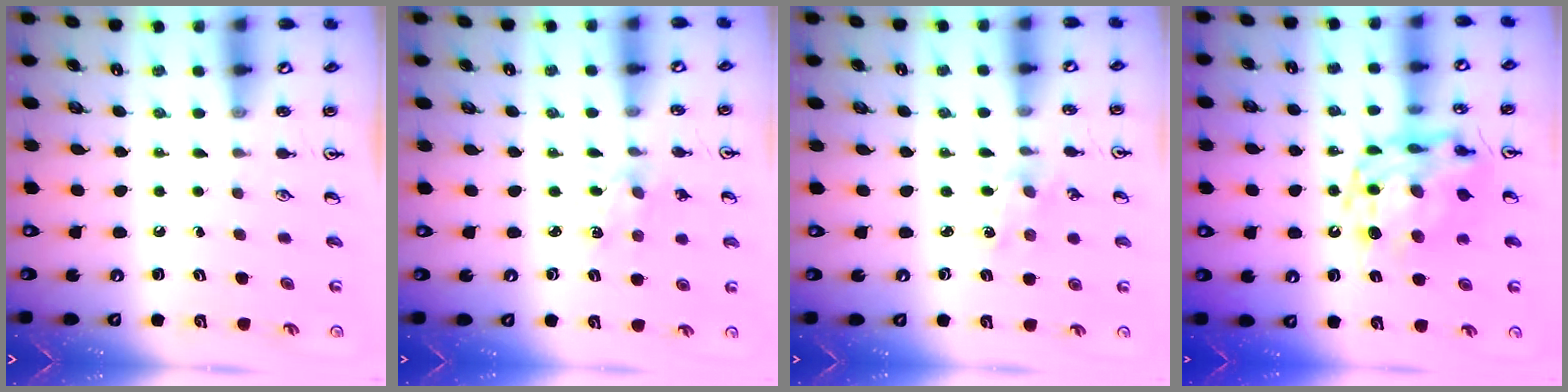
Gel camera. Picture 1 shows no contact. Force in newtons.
{"total": 2.0, "press": 2.0, "slide": 0.3}
{"total": 1.3, "press": 1.3, "slide": 0.2}
{"total": 14.8, "press": 14.7, "slide": 1.6}